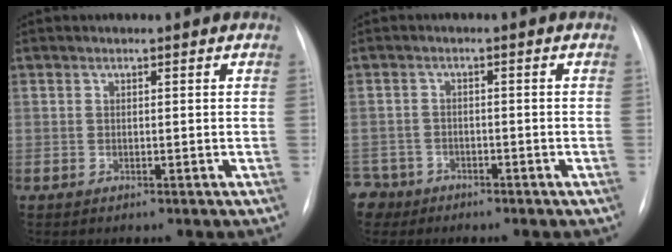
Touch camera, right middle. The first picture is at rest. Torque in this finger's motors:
{"motor_torque": [1.01, -1.12, 0.34, 0.01]}